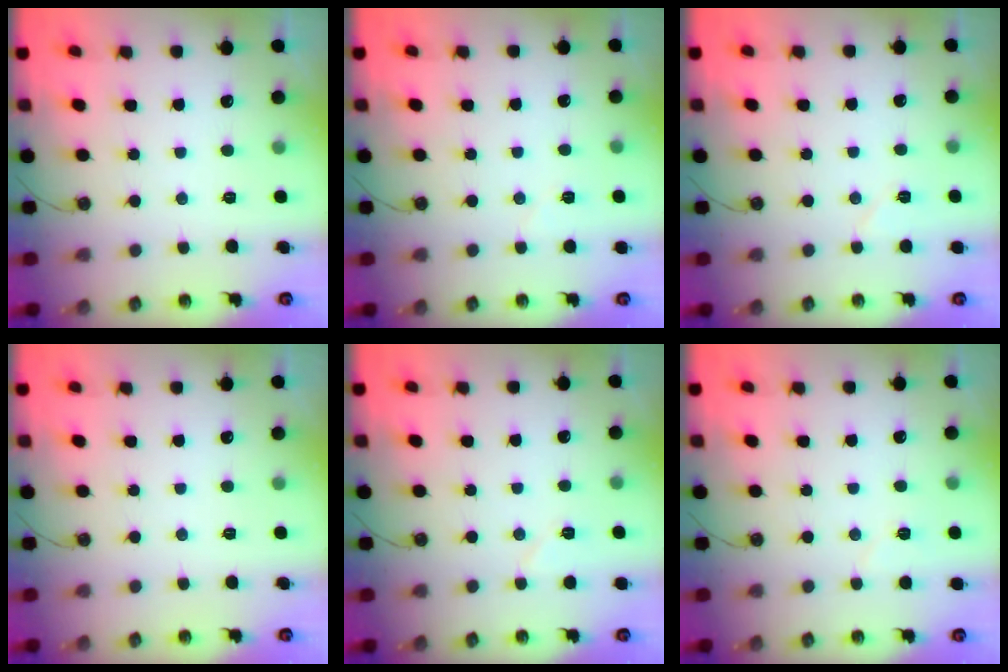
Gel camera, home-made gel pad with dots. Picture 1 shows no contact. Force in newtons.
{"total": 3.4, "press": 2.9, "slide": 1.8}
{"total": 5.6, "press": 4.9, "slide": 2.7}
{"total": 0.0}
{"total": 5.1, "press": 4.2, "slide": 2.9}
{"total": 4.2, "press": 3.7, "slide": 1.9}